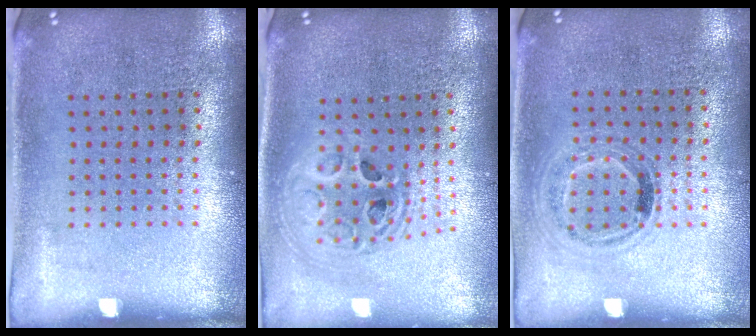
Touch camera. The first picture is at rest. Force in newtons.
{"total": 2.0, "press": 1.6, "slide": 1.2}
{"total": 0.9, "press": 0.7, "slide": 0.5}